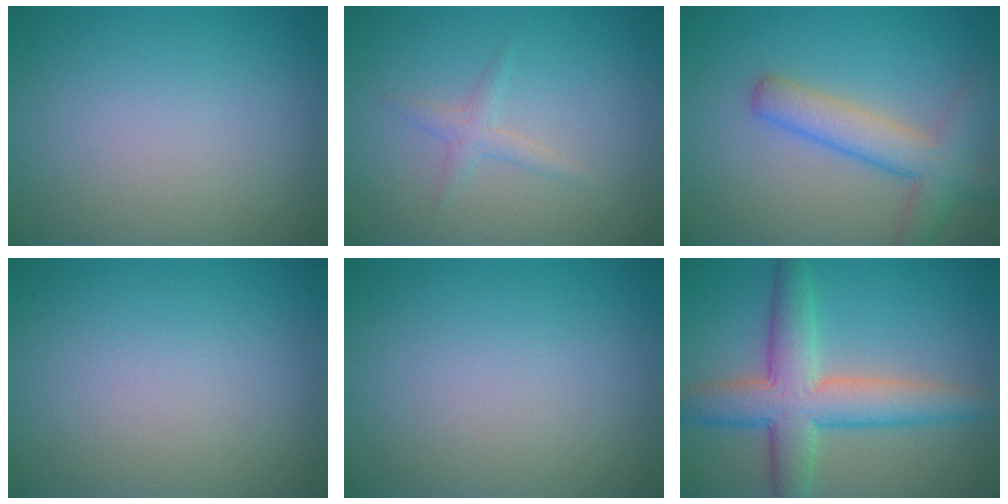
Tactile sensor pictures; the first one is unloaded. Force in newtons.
{"total": 1.3, "press": 1.3, "slide": 0.0}
{"total": 4.8, "press": 4.8, "slide": 0.4}
{"total": 0.0}
{"total": 0.0}
{"total": 7.1, "press": 7.1, "slide": 0.1}